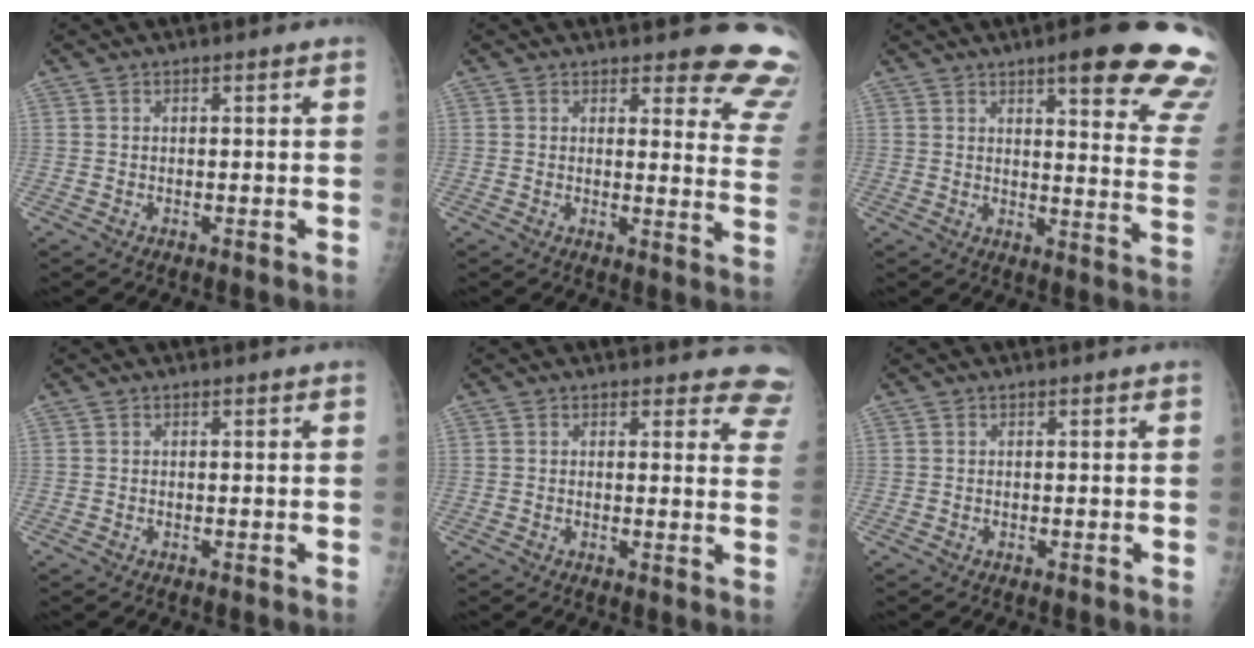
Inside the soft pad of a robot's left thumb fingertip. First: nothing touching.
{"total": 12.3, "force": [11.4, 3.2, 3.5], "torque": [0.009, -0.106, 0.096]}
{"total": 21.1, "force": [14.2, 4.3, 14.9], "torque": [-0.153, -0.065, 0.164]}
{"total": 0.0}
{"total": 8.0, "force": [7.4, 3.0, 1.1], "torque": [0.041, -0.036, 0.044]}
{"total": 0.0}